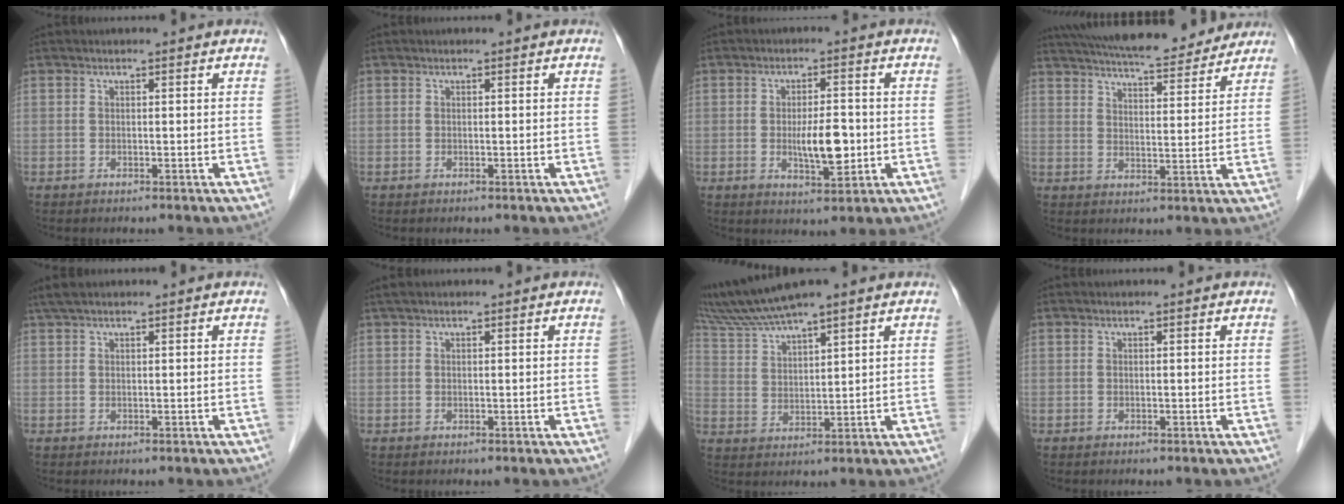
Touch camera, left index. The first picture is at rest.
{"total": 0.0}
{"total": 6.0, "force": [-0.9, 1.7, 5.7], "torque": [-0.097, -0.010, -0.012]}
{"total": 18.3, "force": [16.4, 3.3, 7.5], "torque": [-0.124, 0.023, 0.230]}
{"total": 2.4, "force": [1.9, 0.3, 1.5], "torque": [-0.032, 0.021, 0.039]}
{"total": 1.3, "force": [0.9, 0.2, 0.9], "torque": [-0.019, 0.022, 0.017]}
{"total": 9.6, "force": [8.3, 0.3, 4.8], "torque": [-0.104, 0.029, 0.160]}
{"total": 0.0}